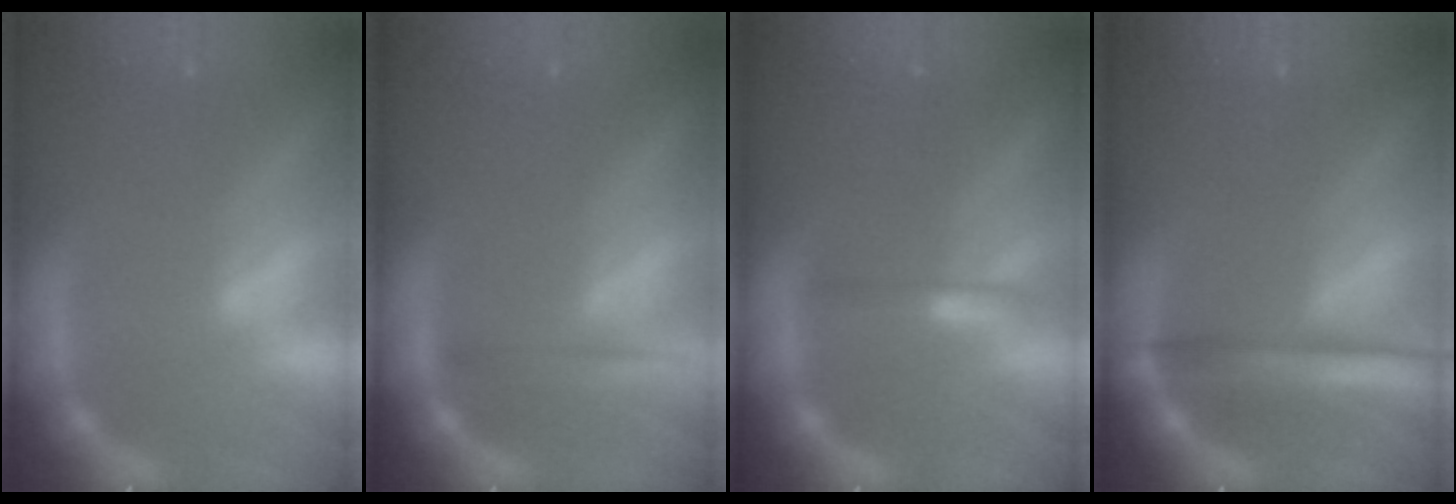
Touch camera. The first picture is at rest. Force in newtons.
{"total": 2.0}
{"total": 1.4}
{"total": 4.4}